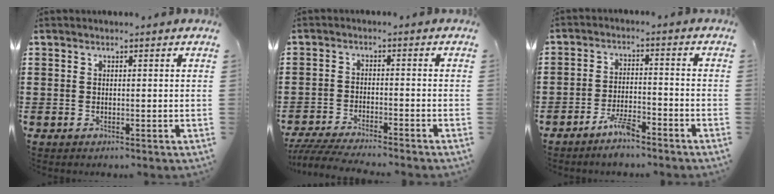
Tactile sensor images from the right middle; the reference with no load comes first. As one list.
[{"total": 4.5, "force": [-4.3, 0.0, 1.2], "torque": [-0.036, -0.012, -0.089]}, {"total": 4.6, "force": [-4.1, 1.0, 1.9], "torque": [-0.046, 0.006, -0.083]}]